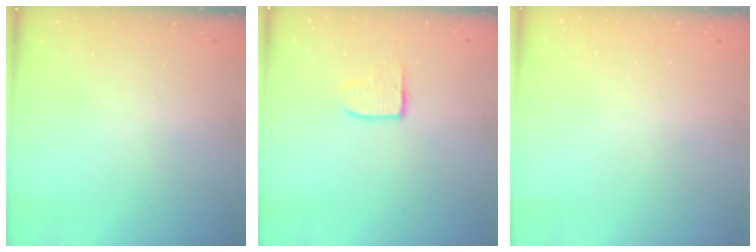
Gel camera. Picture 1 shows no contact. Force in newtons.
{"total": 3.9, "press": 3.9, "slide": 0.4}
{"total": 0.0}